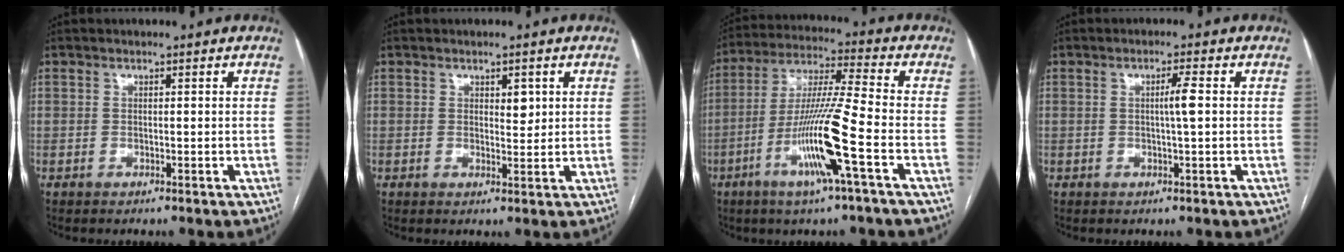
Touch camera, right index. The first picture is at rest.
{"total": 2.3, "force": [1.0, 1.1, 1.8], "torque": [-0.024, -0.004, 0.015]}
{"total": 13.6, "force": [-5.1, -1.0, 12.5], "torque": [-0.248, -0.011, -0.102]}
{"total": 2.7, "force": [0.3, -0.3, 2.7], "torque": [-0.046, -0.001, 0.003]}